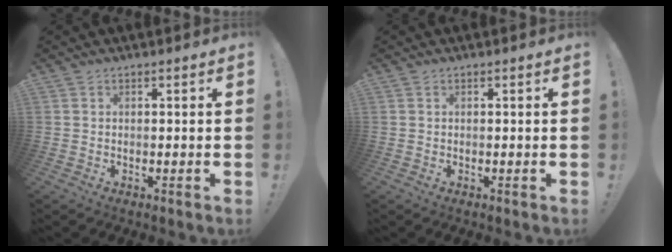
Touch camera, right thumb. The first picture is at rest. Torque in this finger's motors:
{"motor_torque": [-0.23, 0.32, 0.14, -0.05, 0.00]}